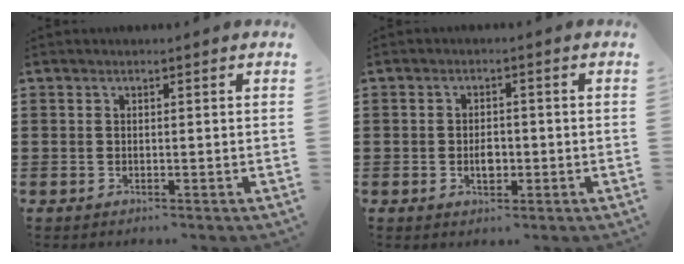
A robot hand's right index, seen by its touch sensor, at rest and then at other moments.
{"total": 2.8, "force": [-0.6, 1.6, 2.2], "torque": [-0.032, -0.001, -0.013]}